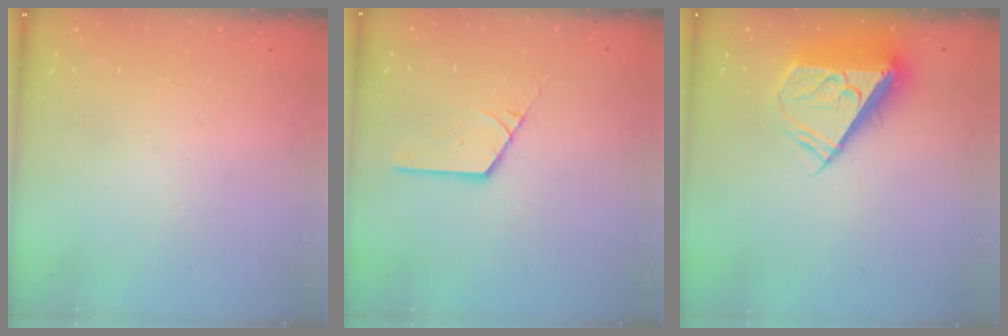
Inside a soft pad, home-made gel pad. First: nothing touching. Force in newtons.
{"total": 2.5, "press": 2.5, "slide": 0.2}
{"total": 9.8, "press": 9.7, "slide": 1.6}